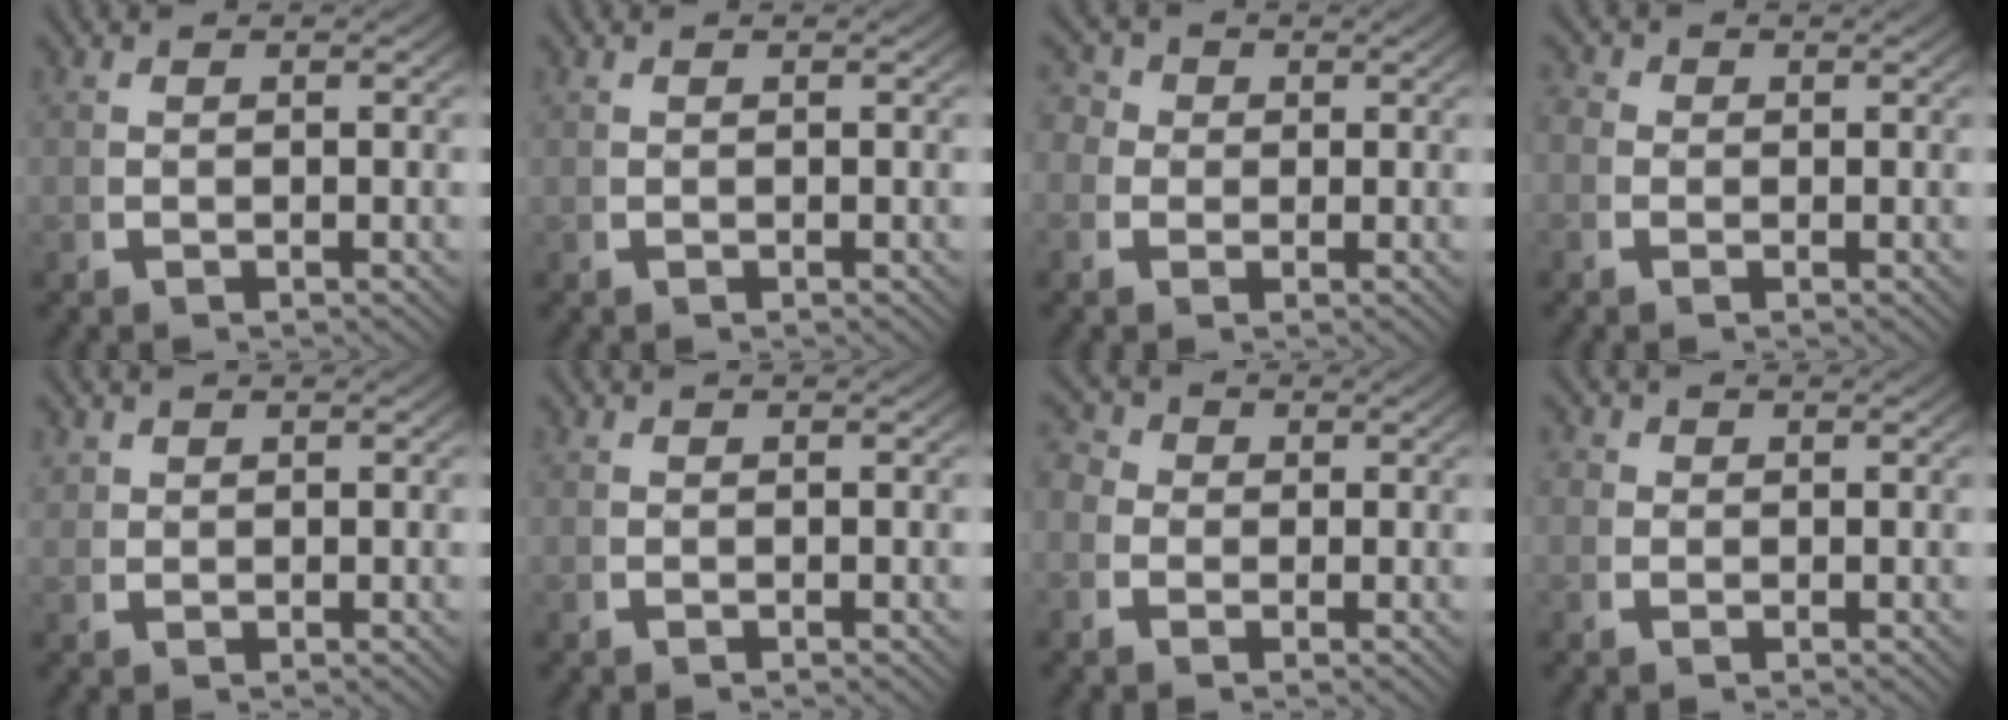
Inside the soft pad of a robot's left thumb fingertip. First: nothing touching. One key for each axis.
{"total": 0.0}
{"total": 3.5, "fx": 0.7, "fy": 3.3, "fz": 1.1, "tx": -0.024, "ty": -0.008, "tz": 0.004}
{"total": 1.8, "fx": -0.1, "fy": 1.8, "fz": 0.2, "tx": -0.002, "ty": -0.007, "tz": -0.009}
{"total": 1.2, "fx": 1.2, "fy": 0.4, "fz": -0.2, "tx": 0.006, "ty": 0.000, "tz": 0.028}
{"total": 0.0}
{"total": 3.0, "fx": 0.1, "fy": 2.9, "fz": 1.0, "tx": -0.018, "ty": -0.007, "tz": -0.008}
{"total": 1.7, "fx": 0.3, "fy": 1.7, "fz": 0.2, "tx": -0.009, "ty": -0.012, "tz": 0.003}